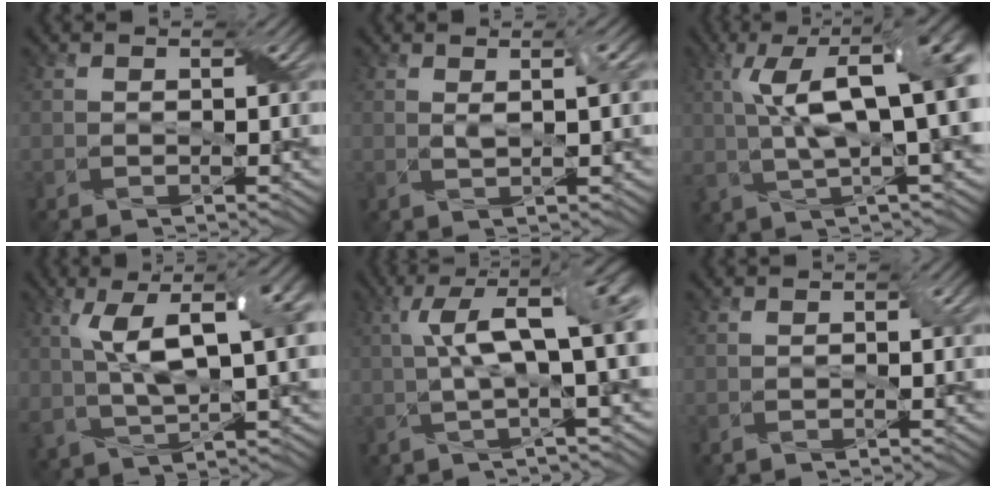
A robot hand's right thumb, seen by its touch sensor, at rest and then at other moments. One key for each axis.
{"total": 2.1, "fx": 0.6, "fy": 0.3, "fz": 1.9, "tx": -0.037, "ty": 0.000, "tz": 0.014}
{"total": 14.8, "fx": 2.2, "fy": 6.1, "fz": 13.3, "tx": -0.238, "ty": 0.013, "tz": 0.040}
{"total": 12.3, "fx": 2.9, "fy": 5.3, "fz": 10.7, "tx": -0.212, "ty": 0.005, "tz": 0.059}
{"total": 12.3, "fx": 1.4, "fy": 3.7, "fz": 11.6, "tx": -0.200, "ty": 0.017, "tz": 0.027}
{"total": 0.6, "fx": -0.2, "fy": 0.4, "fz": 0.4, "tx": -0.006, "ty": -0.001, "tz": -0.003}